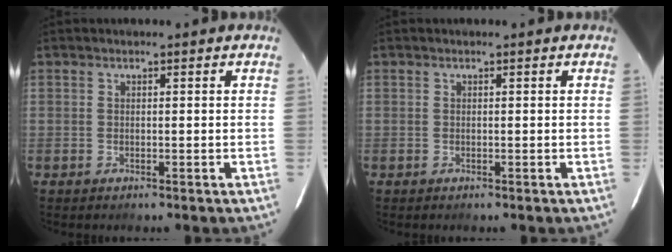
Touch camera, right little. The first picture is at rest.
{"total": 0.0}